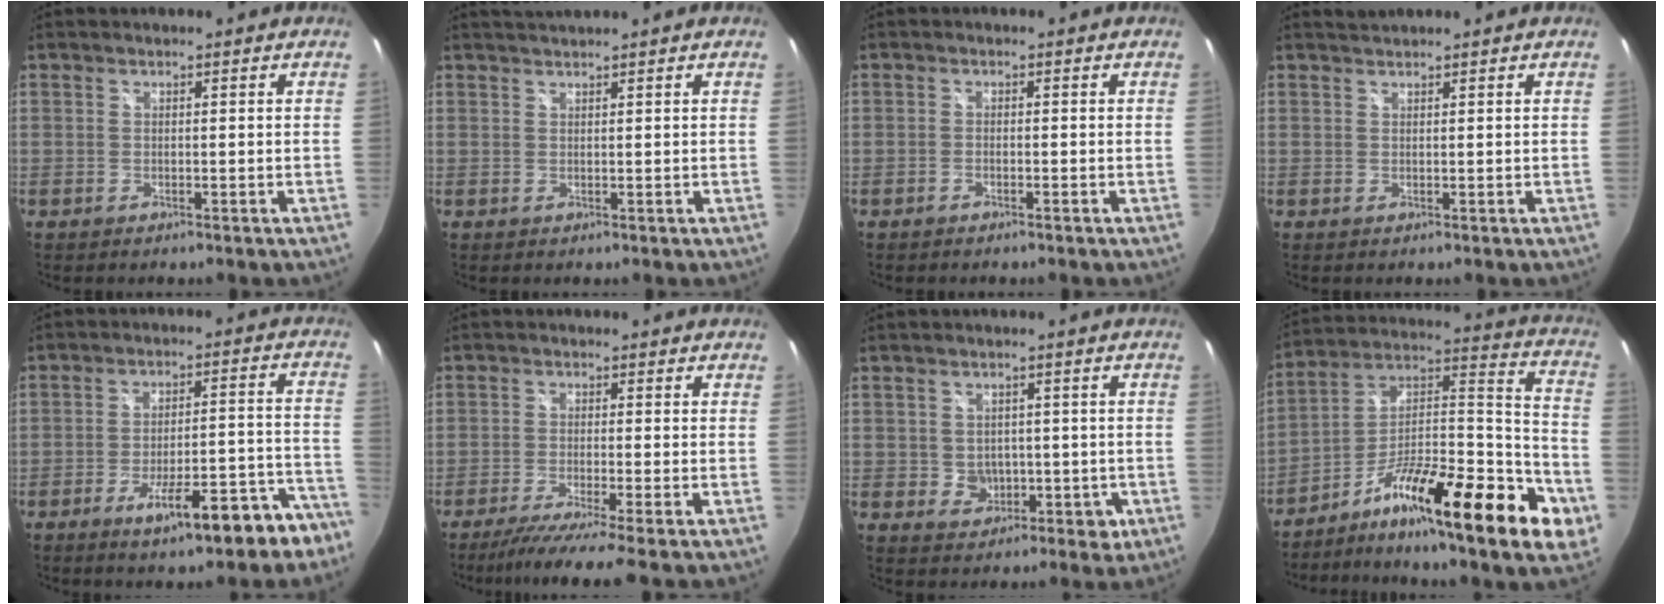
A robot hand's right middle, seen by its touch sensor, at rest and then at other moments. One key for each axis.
{"total": 1.8, "fx": 1.7, "fy": -0.6, "fz": 0.4, "tx": -0.007, "ty": -0.002, "tz": 0.029}
{"total": 0.7, "fx": -0.6, "fy": 0.1, "fz": 0.3, "tx": -0.009, "ty": 0.000, "tz": -0.015}
{"total": 0.8, "fx": 0.8, "fy": -0.2, "fz": -0.1, "tx": 0.003, "ty": 0.001, "tz": 0.016}
{"total": 14.1, "fx": -10.1, "fy": 3.0, "fz": 9.4, "tx": -0.134, "ty": 0.006, "tz": -0.134}
{"total": 6.5, "fx": -5.1, "fy": -1.3, "fz": 3.7, "tx": -0.085, "ty": -0.024, "tz": -0.089}
{"total": 6.0, "fx": -0.7, "fy": 5.4, "fz": 2.6, "tx": -0.048, "ty": 0.002, "tz": 0.004}
{"total": 25.7, "fx": -12.9, "fy": 5.5, "fz": 21.6, "tx": -0.292, "ty": 0.009, "tz": -0.213}